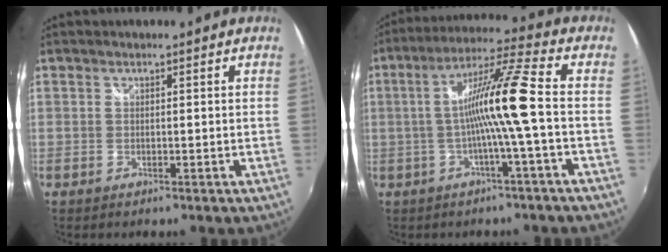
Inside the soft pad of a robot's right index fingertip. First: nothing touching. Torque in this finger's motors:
{"motor_torque": [2.06, -0.07, 0.74, 0.21]}